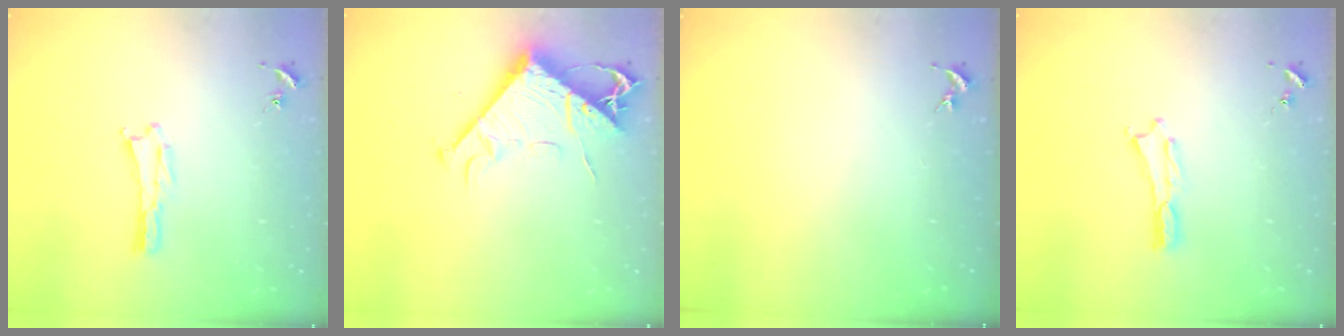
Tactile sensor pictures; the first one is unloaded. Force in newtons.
{"total": 9.2, "press": 9.1, "slide": 1.2}
{"total": 0.0}
{"total": 0.0}